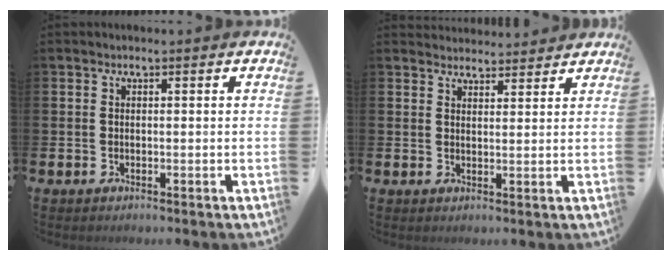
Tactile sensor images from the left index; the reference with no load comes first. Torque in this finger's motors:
{"motor_torque": [0.58, -1.55, -0.05, -0.01]}